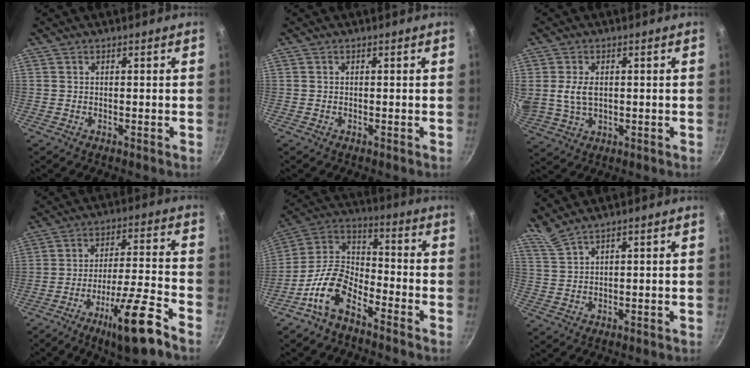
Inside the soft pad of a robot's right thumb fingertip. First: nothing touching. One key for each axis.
{"total": 0.0}
{"total": 5.9, "fx": 0.8, "fy": 3.9, "fz": 4.4, "tx": -0.079, "ty": -0.006, "tz": 0.023}
{"total": 14.2, "fx": -8.6, "fy": 1.8, "fz": 11.2, "tx": -0.184, "ty": 0.046, "tz": -0.137}
{"total": 11.8, "fx": -7.3, "fy": 6.0, "fz": 7.1, "tx": -0.133, "ty": 0.076, "tz": -0.160}
{"total": 3.3, "fx": 2.9, "fy": -0.1, "fz": 1.5, "tx": -0.037, "ty": -0.010, "tz": 0.067}